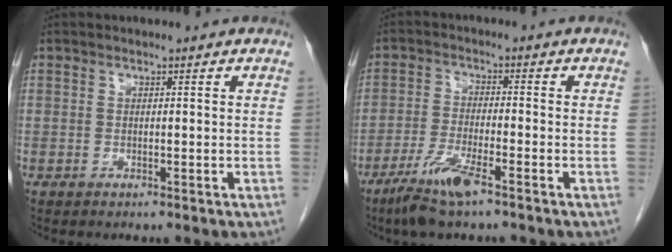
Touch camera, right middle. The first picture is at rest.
{"total": 6.8, "force": [-4.6, 0.5, 5.0], "torque": [-0.109, -0.015, -0.087]}